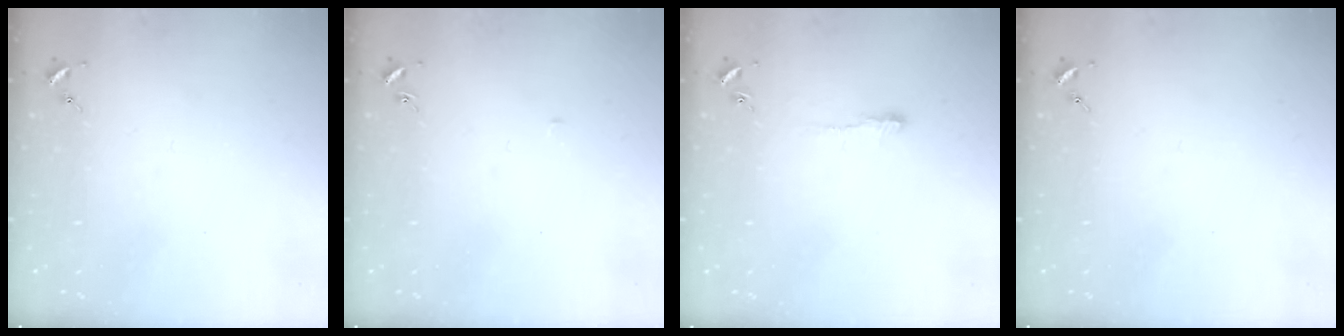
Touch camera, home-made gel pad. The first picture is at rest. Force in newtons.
{"total": 1.6, "press": 1.6, "slide": 0.1}
{"total": 4.0, "press": 4.0, "slide": 0.4}
{"total": 0.0}